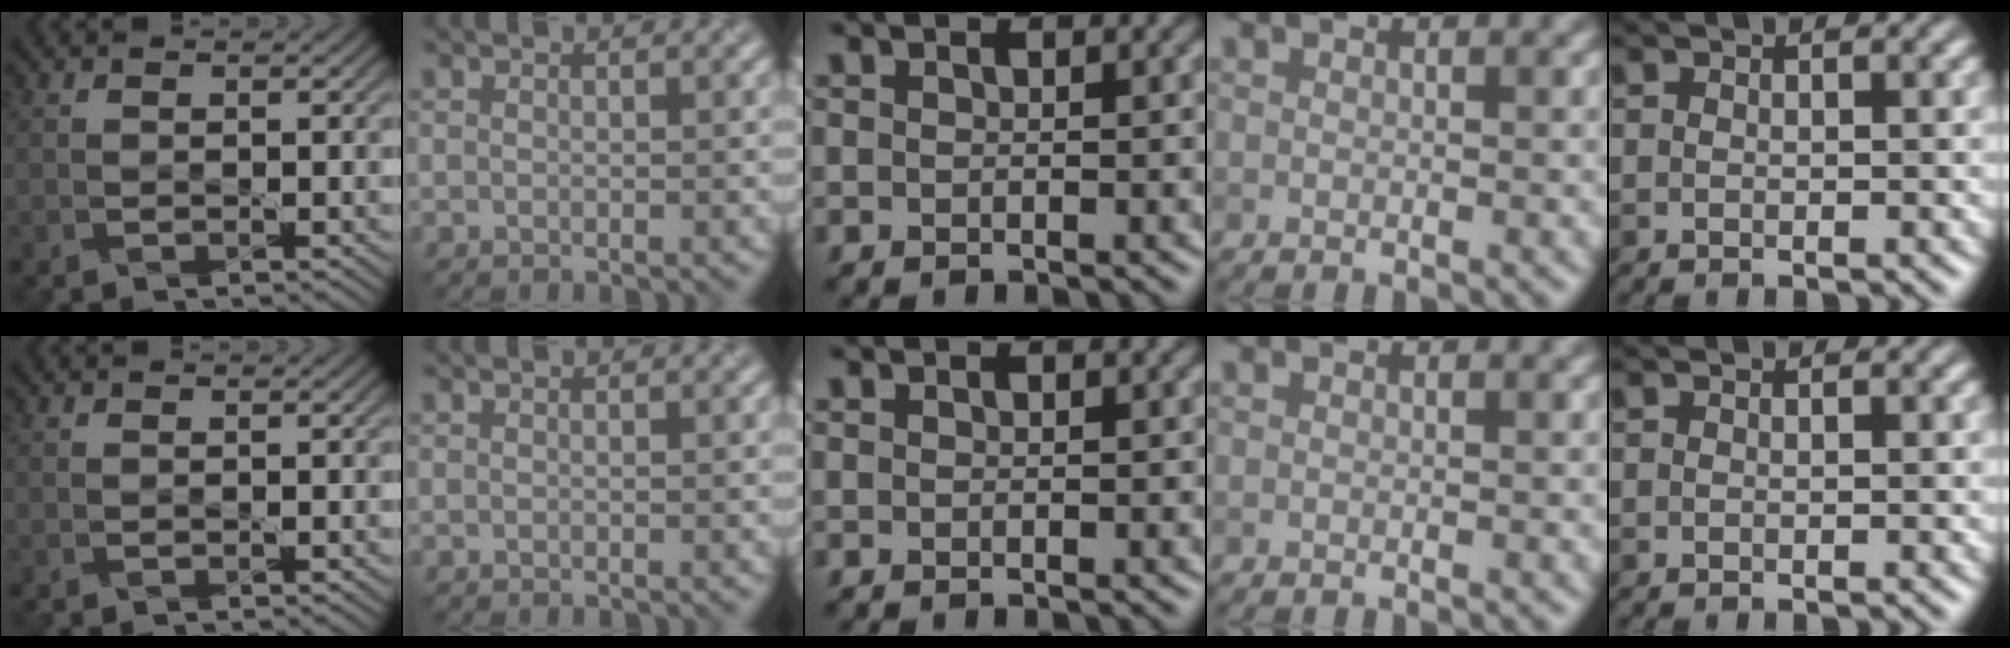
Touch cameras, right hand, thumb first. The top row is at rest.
{}